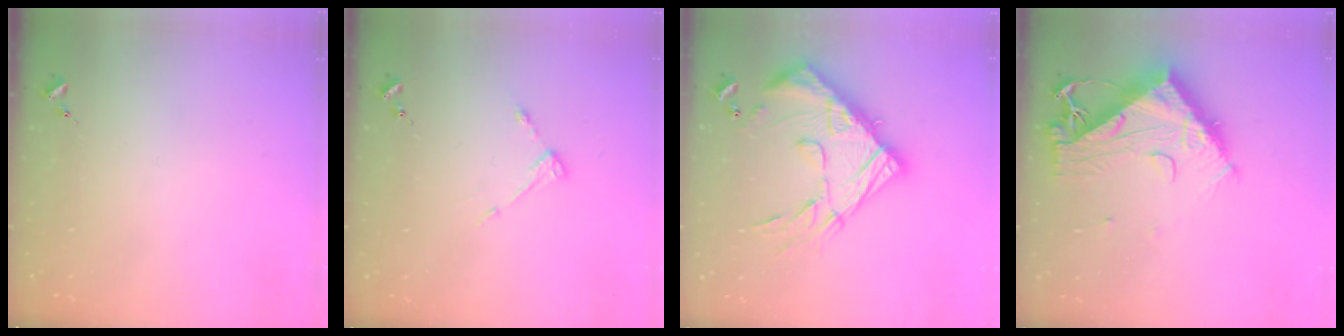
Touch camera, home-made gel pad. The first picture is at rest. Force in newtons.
{"total": 5.0, "press": 4.9, "slide": 0.4}
{"total": 24.5, "press": 24.4, "slide": 2.2}
{"total": 13.9, "press": 13.8, "slide": 1.3}